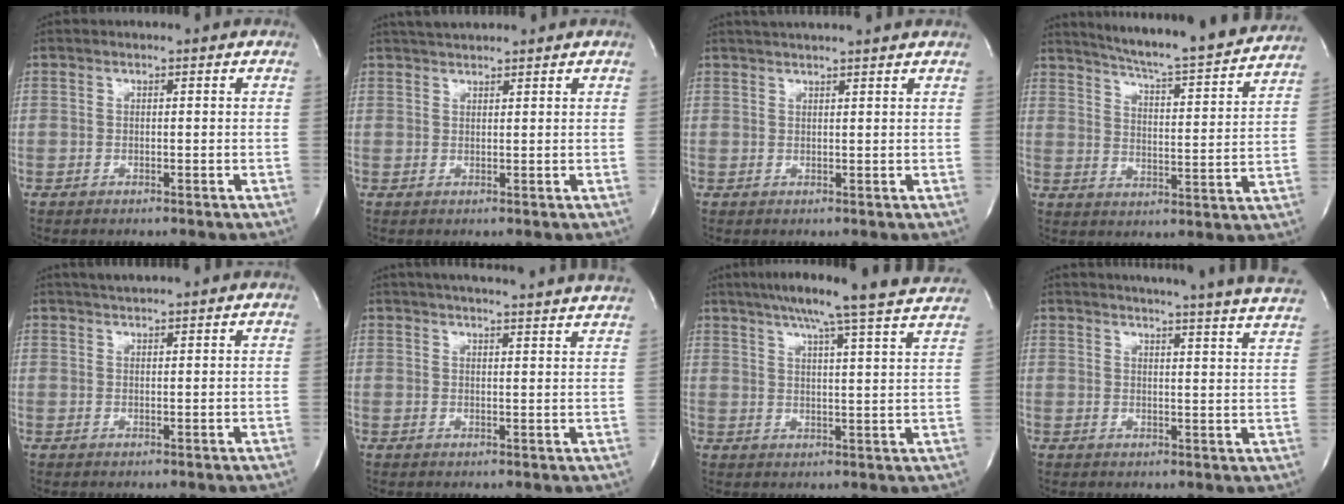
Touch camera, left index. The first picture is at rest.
{"total": 3.2, "force": [3.0, 0.2, 1.0], "torque": [-0.019, 0.021, 0.054]}
{"total": 6.7, "force": [6.1, -0.6, 2.8], "torque": [-0.044, 0.027, 0.078]}
{"total": 20.1, "force": [18.6, 0.2, 7.7], "torque": [-0.123, -0.045, 0.244]}
{"total": 3.9, "force": [3.5, -0.2, 1.5], "torque": [-0.023, 0.019, 0.056]}
{"total": 20.9, "force": [19.4, 0.5, 7.9], "torque": [-0.123, -0.002, 0.241]}
{"total": 19.5, "force": [17.8, -1.9, 7.8], "torque": [-0.134, -0.047, 0.228]}
{"total": 24.0, "force": [22.5, -0.7, 8.3], "torque": [-0.127, -0.075, 0.259]}